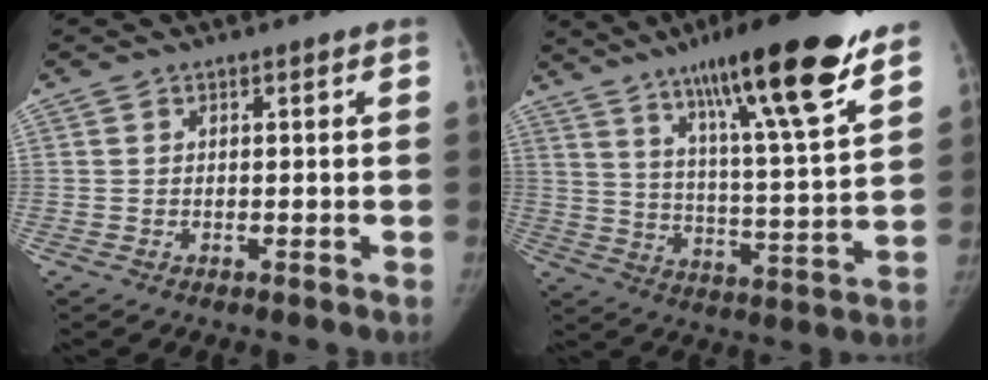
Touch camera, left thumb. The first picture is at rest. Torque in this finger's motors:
{"motor_torque": [0.62, 0.09, 1.51, -1.25, 0.15]}